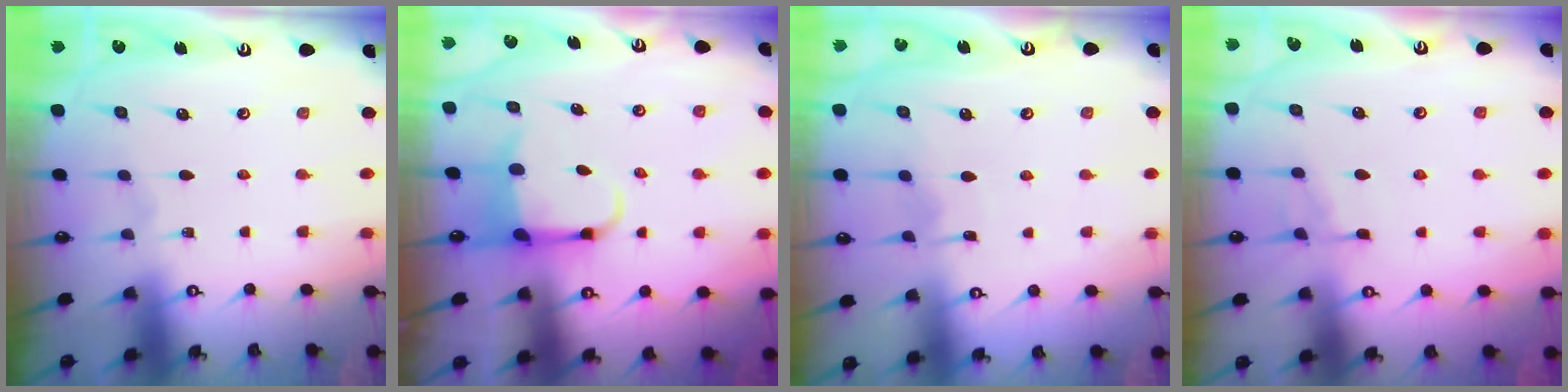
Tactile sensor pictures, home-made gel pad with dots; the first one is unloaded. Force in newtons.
{"total": 3.9, "press": 3.8, "slide": 1.1}
{"total": 5.1, "press": 5.1, "slide": 0.6}
{"total": 4.6, "press": 4.5, "slide": 0.5}